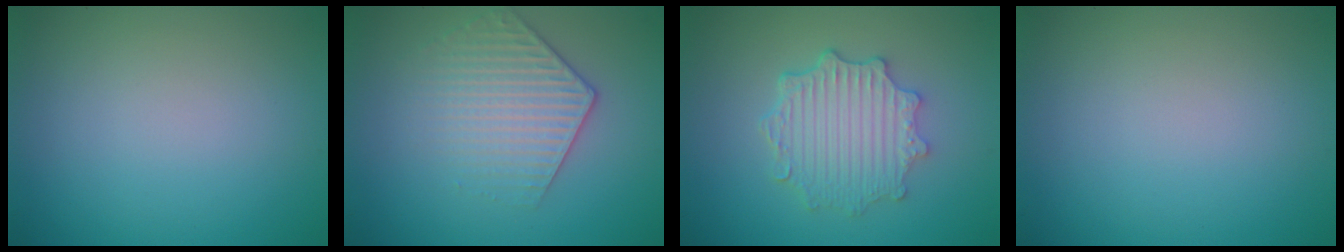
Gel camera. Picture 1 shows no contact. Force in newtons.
{"total": 3.3, "press": 3.2, "slide": 1.0}
{"total": 4.7, "press": 3.8, "slide": 2.7}
{"total": 0.0}